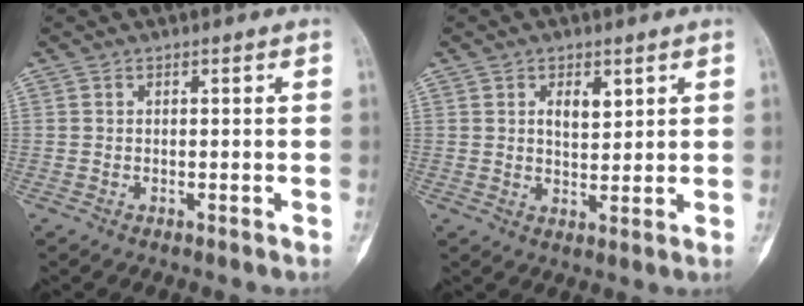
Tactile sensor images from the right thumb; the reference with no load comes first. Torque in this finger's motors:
{"motor_torque": [0.04, 0.03, 0.11, -0.05, 0.00]}